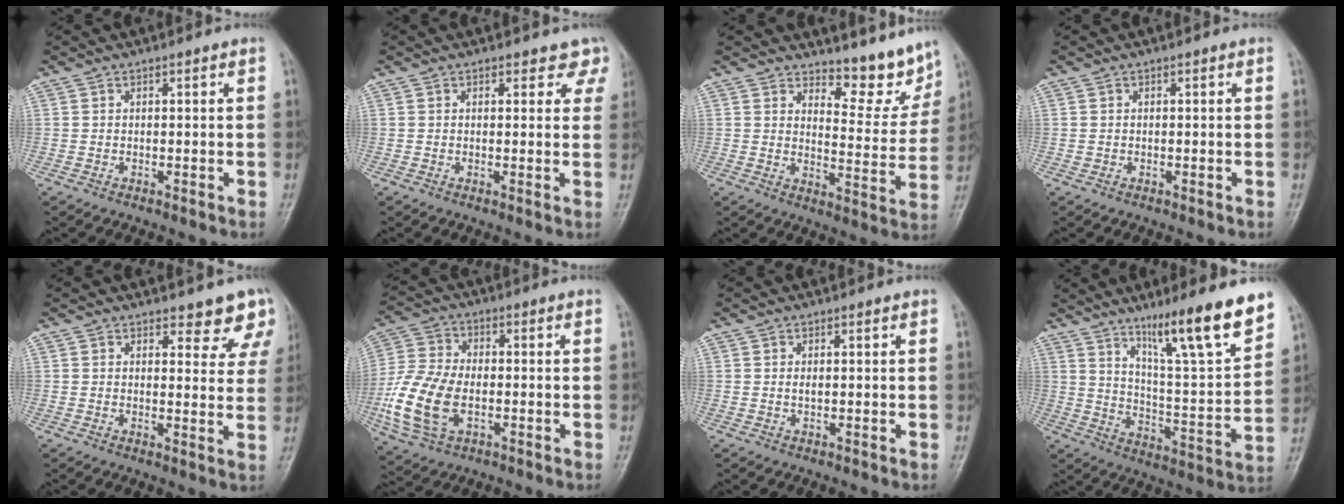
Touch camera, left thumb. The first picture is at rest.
{"total": 3.8, "force": [2.8, 2.5, 0.7], "torque": [0.030, -0.013, 0.017]}
{"total": 9.0, "force": [8.4, 2.6, 1.9], "torque": [0.004, -0.086, 0.113]}
{"total": 0.7, "force": [0.0, 0.7, 0.2], "torque": [0.000, 0.002, 0.001]}
{"total": 6.1, "force": [5.2, 2.6, 2.0], "torque": [0.014, -0.033, 0.046]}
{"total": 13.8, "force": [-3.0, 8.5, 10.4], "torque": [-0.221, 0.007, -0.059]}
{"total": 0.9, "force": [0.2, 0.4, 0.7], "torque": [-0.012, 0.000, 0.004]}
{"total": 17.9, "force": [12.2, 1.8, 12.9], "torque": [-0.180, -0.073, 0.200]}